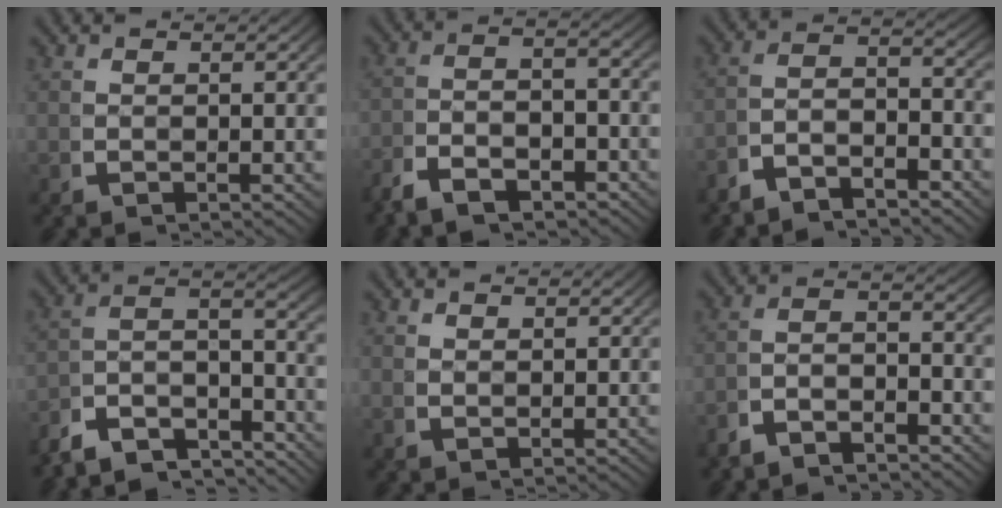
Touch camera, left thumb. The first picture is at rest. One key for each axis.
{"total": 3.9, "fx": -2.5, "fy": 1.5, "fz": 2.6, "tx": -0.046, "ty": -0.006, "tz": -0.045}
{"total": 4.8, "fx": -2.3, "fy": 2.6, "fz": 3.3, "tx": -0.053, "ty": -0.014, "tz": -0.046}
{"total": 10.6, "fx": -4.6, "fy": 6.7, "fz": 6.8, "tx": -0.131, "ty": -0.036, "tz": -0.073}
{"total": 1.3, "fx": 1.3, "fy": -0.1, "fz": 0.1, "tx": -0.001, "ty": 0.000, "tz": 0.031}
{"total": 3.4, "fx": -2.2, "fy": 1.6, "fz": 2.1, "tx": -0.034, "ty": -0.011, "tz": -0.044}